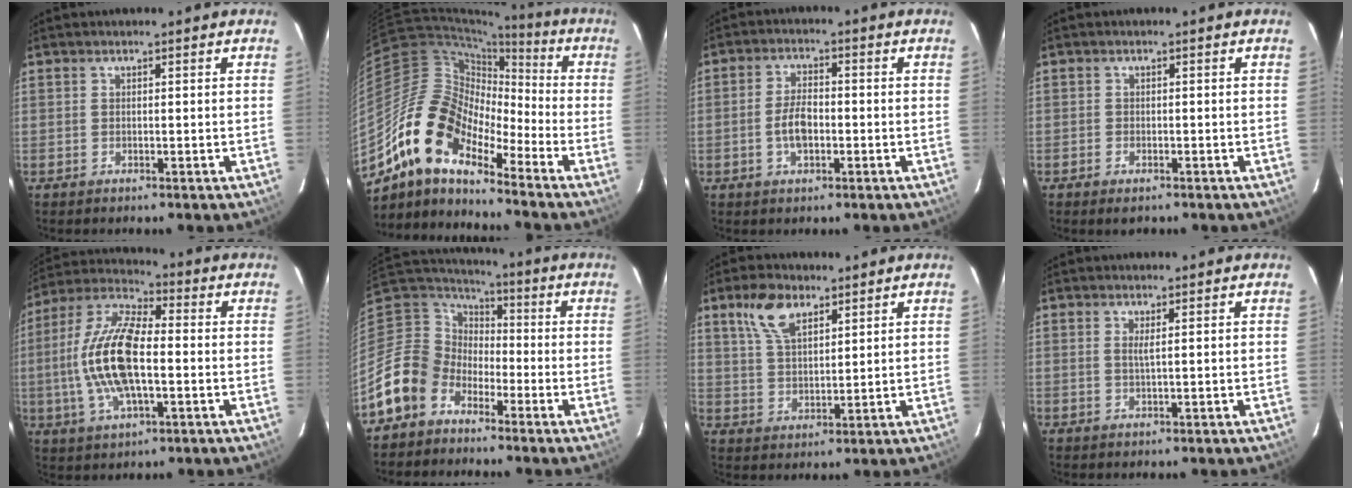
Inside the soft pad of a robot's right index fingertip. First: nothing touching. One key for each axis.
{"total": 15.2, "fx": -10.7, "fy": 6.2, "fz": 8.8, "tx": -0.144, "ty": 0.006, "tz": -0.220}
{"total": 5.4, "fx": -1.4, "fy": 2.8, "fz": 4.4, "tx": -0.089, "ty": 0.005, "tz": -0.022}
{"total": 1.9, "fx": -1.3, "fy": 1.0, "fz": 0.9, "tx": -0.019, "ty": -0.003, "tz": -0.023}
{"total": 16.3, "fx": -1.6, "fy": 6.5, "fz": 14.8, "tx": -0.306, "ty": 0.006, "tz": -0.037}
{"total": 11.8, "fx": -7.3, "fy": 8.8, "fz": 2.7, "tx": -0.079, "ty": 0.027, "tz": -0.149}
{"total": 8.1, "fx": 4.9, "fy": 3.9, "fz": 5.2, "tx": -0.102, "ty": 0.015, "tz": 0.096}
{"total": 1.3, "fx": 0.4, "fy": -0.2, "fz": 1.2, "tx": -0.024, "ty": -0.002, "tz": 0.007}